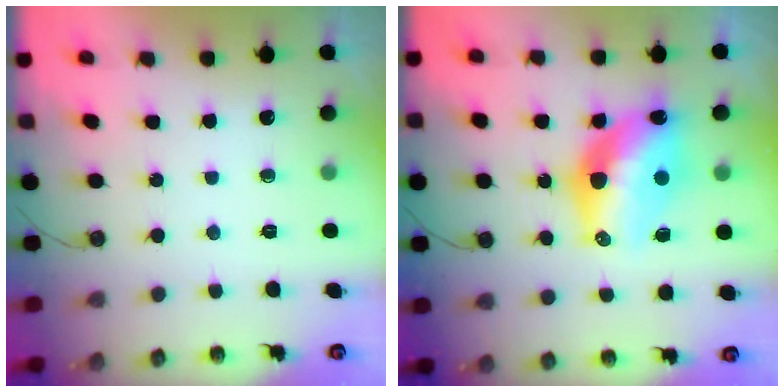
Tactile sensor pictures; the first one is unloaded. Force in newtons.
{"total": 15.3, "press": 15.0, "slide": 2.8}